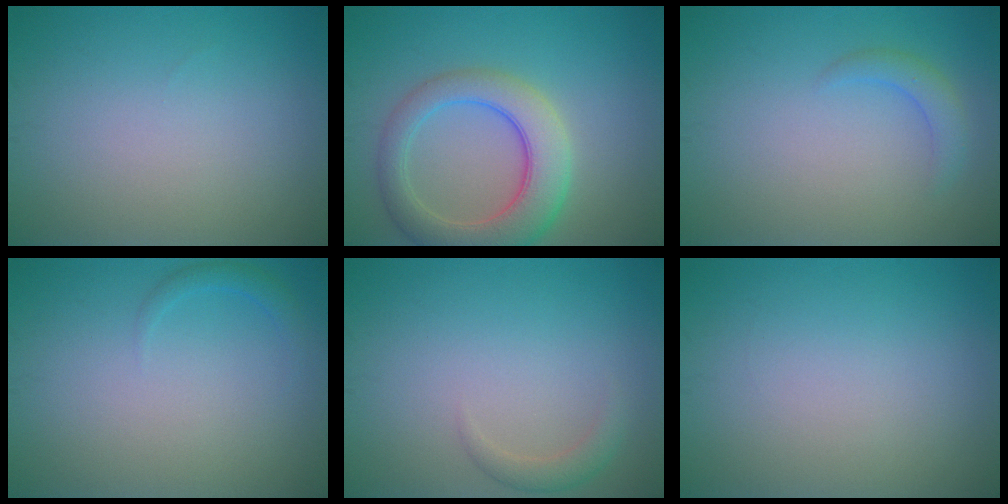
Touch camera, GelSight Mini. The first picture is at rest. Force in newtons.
{"total": 6.5, "press": 6.5, "slide": 0.5}
{"total": 1.7, "press": 1.7, "slide": 0.2}
{"total": 1.2, "press": 1.1, "slide": 0.2}
{"total": 1.5, "press": 1.5, "slide": 0.2}
{"total": 0.0}